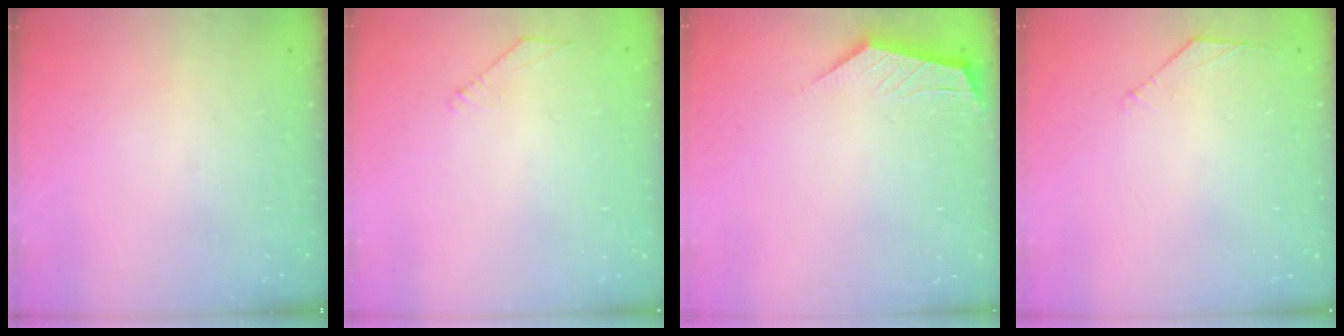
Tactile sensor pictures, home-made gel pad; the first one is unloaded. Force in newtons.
{"total": 2.6, "press": 2.5, "slide": 0.6}
{"total": 2.5, "press": 2.4, "slide": 0.3}
{"total": 2.7, "press": 2.6, "slide": 0.6}